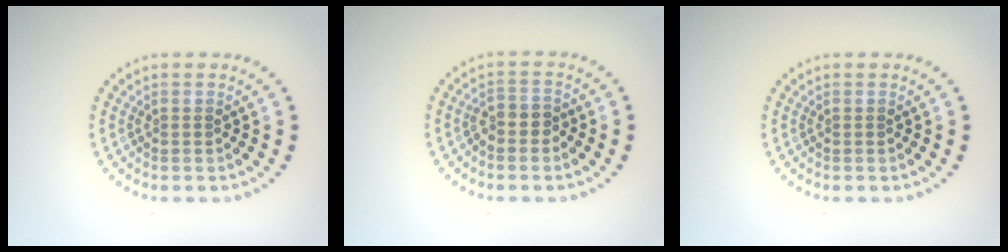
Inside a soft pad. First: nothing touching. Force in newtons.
{"total": 1.9, "press": 1.6, "slide": 0.9}
{"total": 0.0}